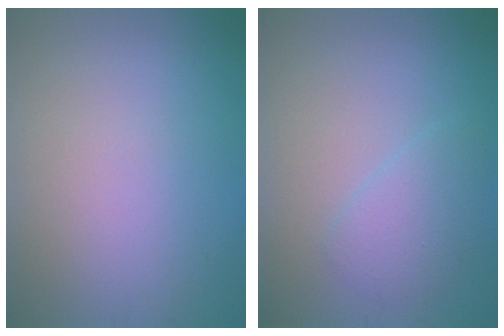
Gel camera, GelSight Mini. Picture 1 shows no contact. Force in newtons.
{"total": 2.3, "press": 2.3, "slide": 0.2}